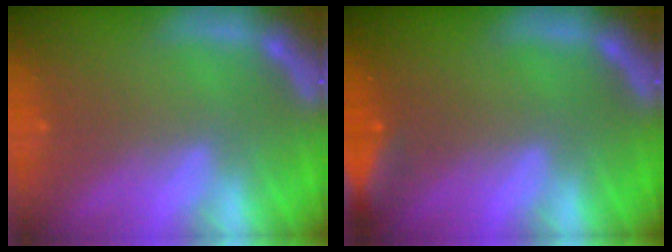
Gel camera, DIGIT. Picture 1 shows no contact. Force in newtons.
{"total": 4.0}